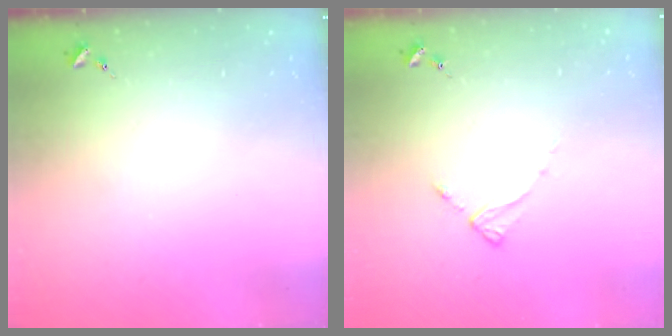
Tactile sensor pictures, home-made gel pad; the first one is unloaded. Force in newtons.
{"total": 2.2, "press": 2.2, "slide": 0.4}